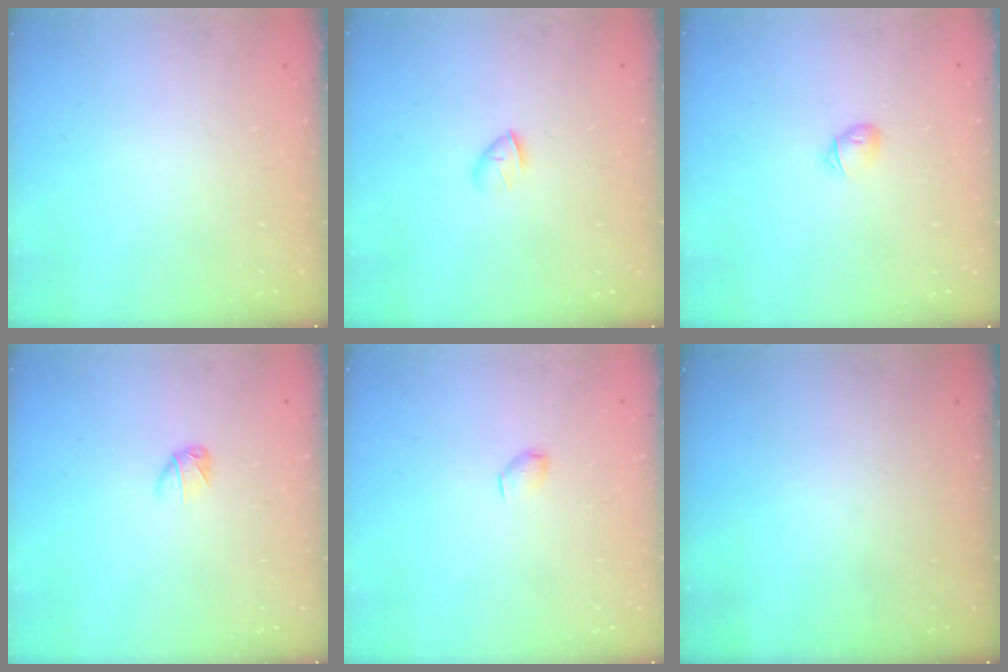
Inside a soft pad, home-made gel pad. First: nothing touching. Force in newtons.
{"total": 2.6, "press": 2.5, "slide": 0.8}
{"total": 4.9, "press": 4.8, "slide": 1.0}
{"total": 3.1, "press": 3.0, "slide": 0.7}
{"total": 2.9, "press": 2.9, "slide": 0.5}
{"total": 0.0}